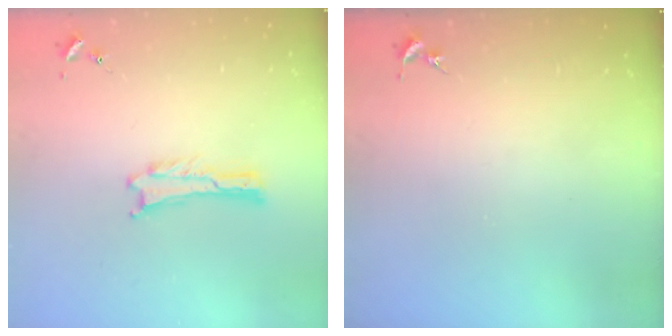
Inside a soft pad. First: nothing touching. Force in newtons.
{"total": 0.0}